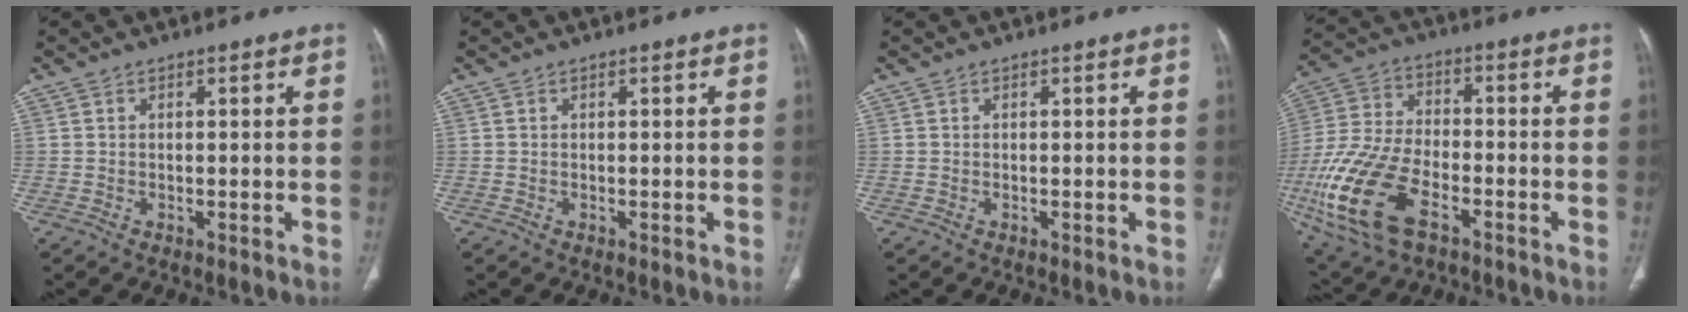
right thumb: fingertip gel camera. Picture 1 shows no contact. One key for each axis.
{"total": 0.0}
{"total": 0.0}
{"total": 20.2, "fx": -8.3, "fy": 10.7, "fz": 15.1, "tx": -0.339, "ty": 0.009, "tz": -0.149}